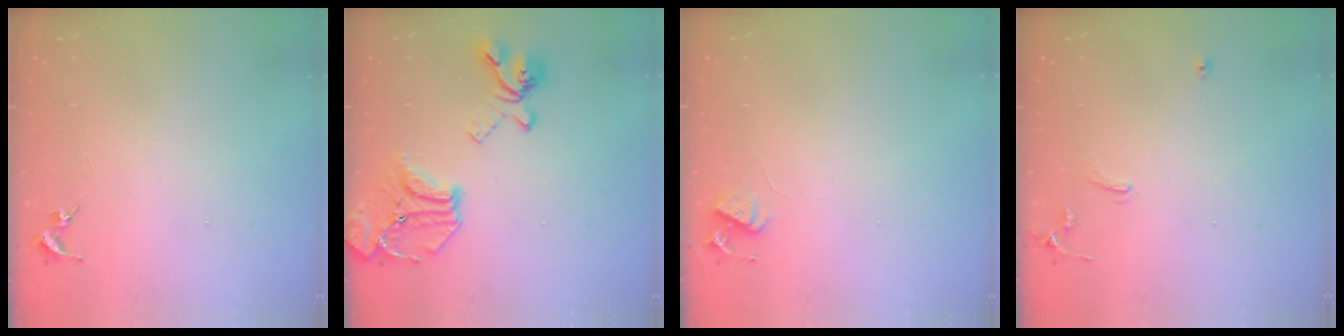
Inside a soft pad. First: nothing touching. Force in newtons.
{"total": 19.2, "press": 19.1, "slide": 1.9}
{"total": 4.9, "press": 4.9, "slide": 0.7}
{"total": 6.9, "press": 6.9, "slide": 0.7}